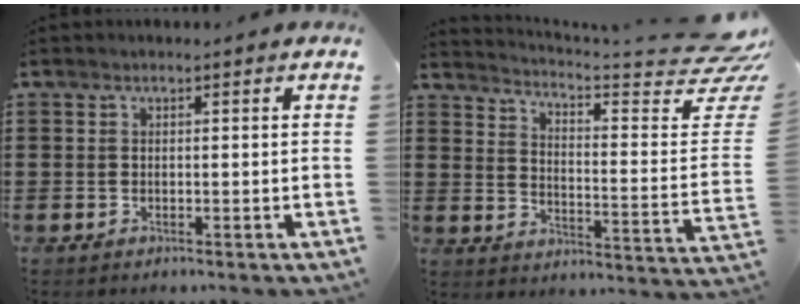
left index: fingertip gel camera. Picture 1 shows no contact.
{"total": 4.9, "force": [3.9, 0.1, 3.0], "torque": [-0.058, -0.049, 0.061]}